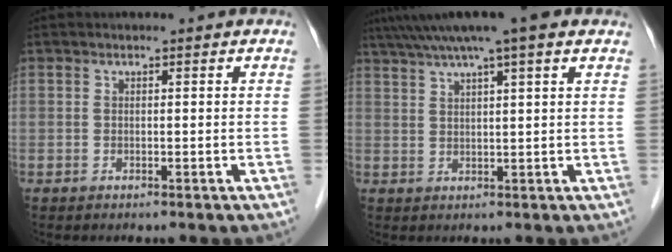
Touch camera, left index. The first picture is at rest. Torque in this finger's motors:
{"motor_torque": [0.50, -0.59, 0.99, 0.21]}